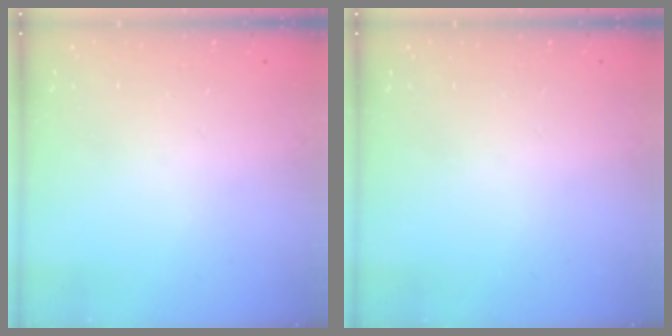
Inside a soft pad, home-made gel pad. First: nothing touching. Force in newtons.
{"total": 0.0}